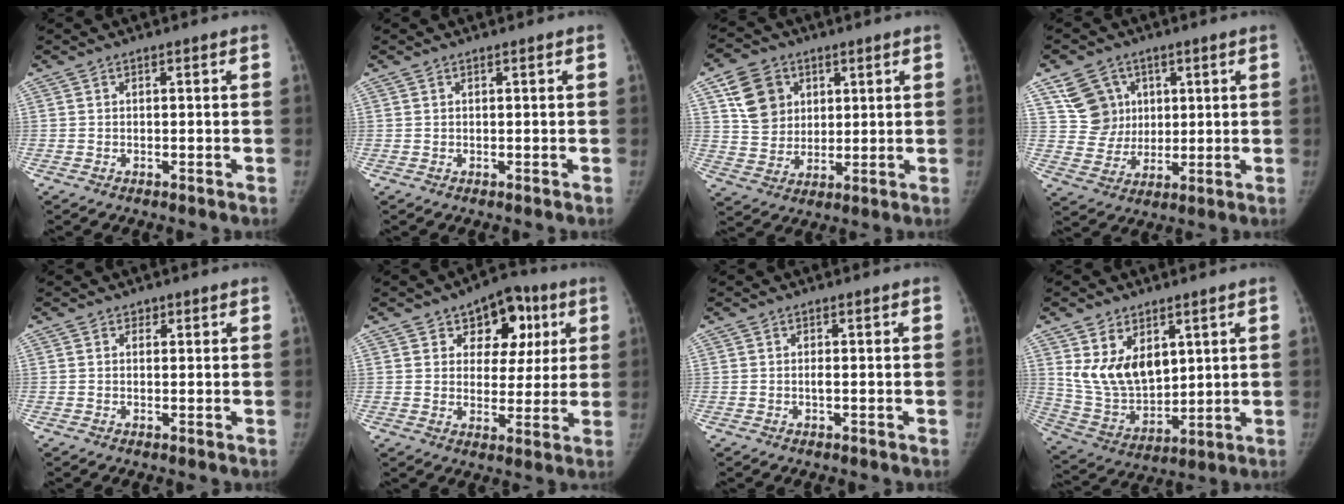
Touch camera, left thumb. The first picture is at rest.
{"total": 0.0}
{"total": 10.7, "force": [4.4, 8.7, 4.5], "torque": [-0.053, -0.011, 0.088]}
{"total": 9.5, "force": [4.1, 8.2, 2.6], "torque": [-0.015, -0.017, 0.085]}
{"total": 1.0, "force": [0.7, 0.7, 0.1], "torque": [0.007, -0.004, 0.008]}
{"total": 12.1, "force": [5.3, 8.3, 7.0], "torque": [-0.038, -0.013, 0.073]}
{"total": 0.7, "force": [0.0, -0.1, 0.7], "torque": [-0.019, 0.000, -0.001]}
{"total": 13.0, "force": [5.3, 8.1, 8.7], "torque": [-0.129, -0.031, 0.125]}